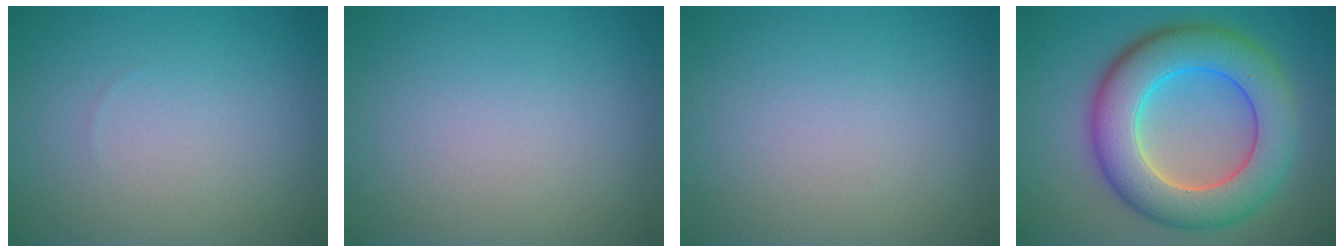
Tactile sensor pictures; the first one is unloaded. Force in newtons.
{"total": 0.0}
{"total": 0.0}
{"total": 9.7, "press": 9.7, "slide": 0.3}